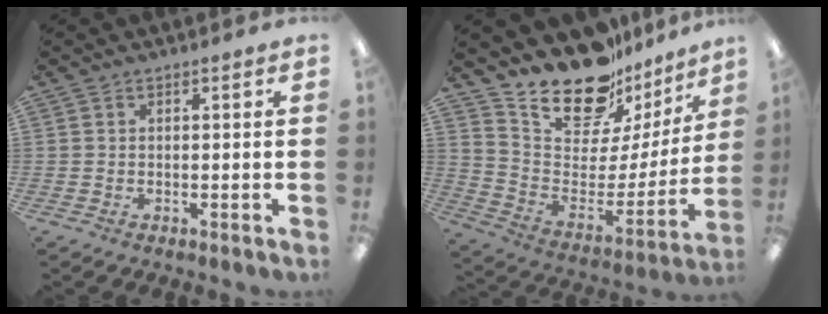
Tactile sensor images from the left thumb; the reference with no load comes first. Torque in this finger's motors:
{"motor_torque": [0.21, 0.14, 0.90, -1.87, 0.02]}